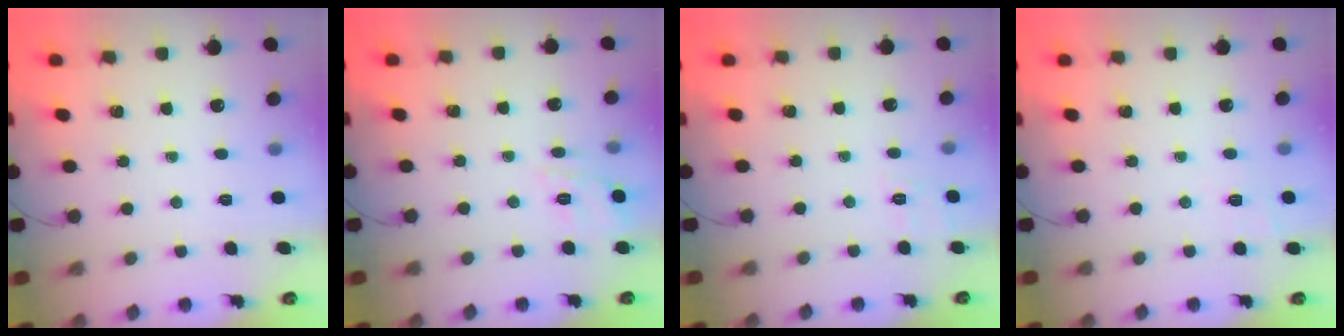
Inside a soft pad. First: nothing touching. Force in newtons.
{"total": 9.8, "press": 9.6, "slide": 1.7}
{"total": 7.8, "press": 7.5, "slide": 2.1}
{"total": 6.7, "press": 6.4, "slide": 1.9}